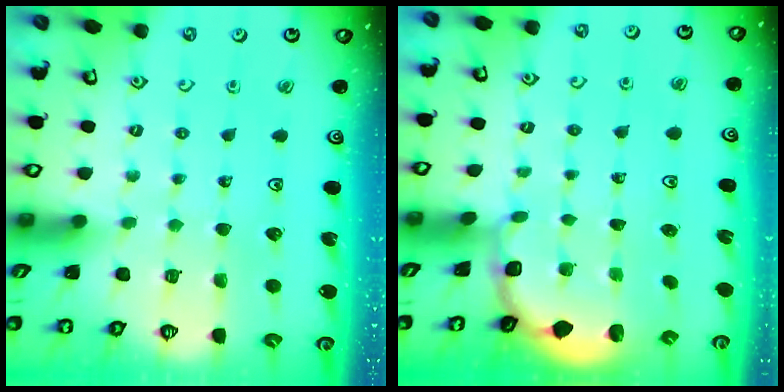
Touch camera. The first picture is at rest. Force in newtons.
{"total": 1.9, "press": 1.8, "slide": 0.7}